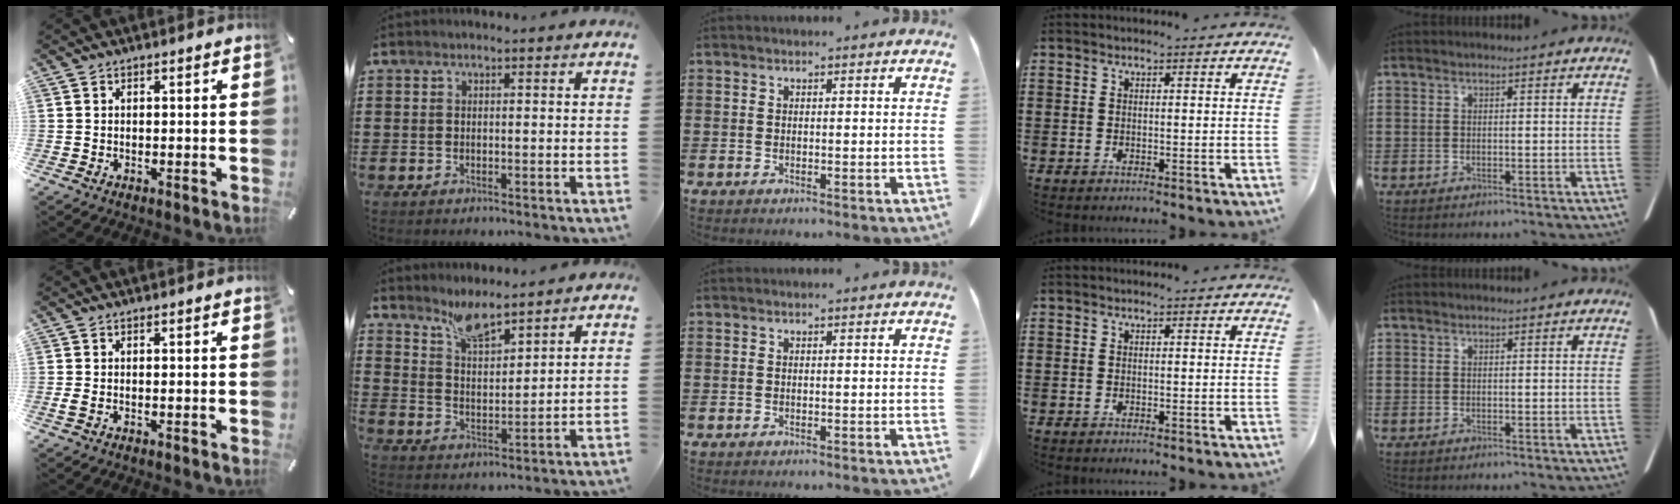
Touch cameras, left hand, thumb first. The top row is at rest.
{"thumb": {"total": 1.0, "force": [-0.1, 0.3, 1.0], "torque": [-0.019, -0.001, -0.003]}, "index": {"total": 5.7, "force": [5.2, 1.0, 2.3], "torque": [-0.061, -0.013, 0.095]}}